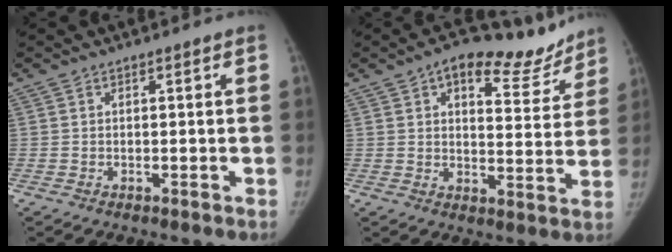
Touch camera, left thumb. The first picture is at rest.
{"total": 13.4, "force": [9.8, 6.1, 6.9], "torque": [-0.046, -0.042, 0.133]}